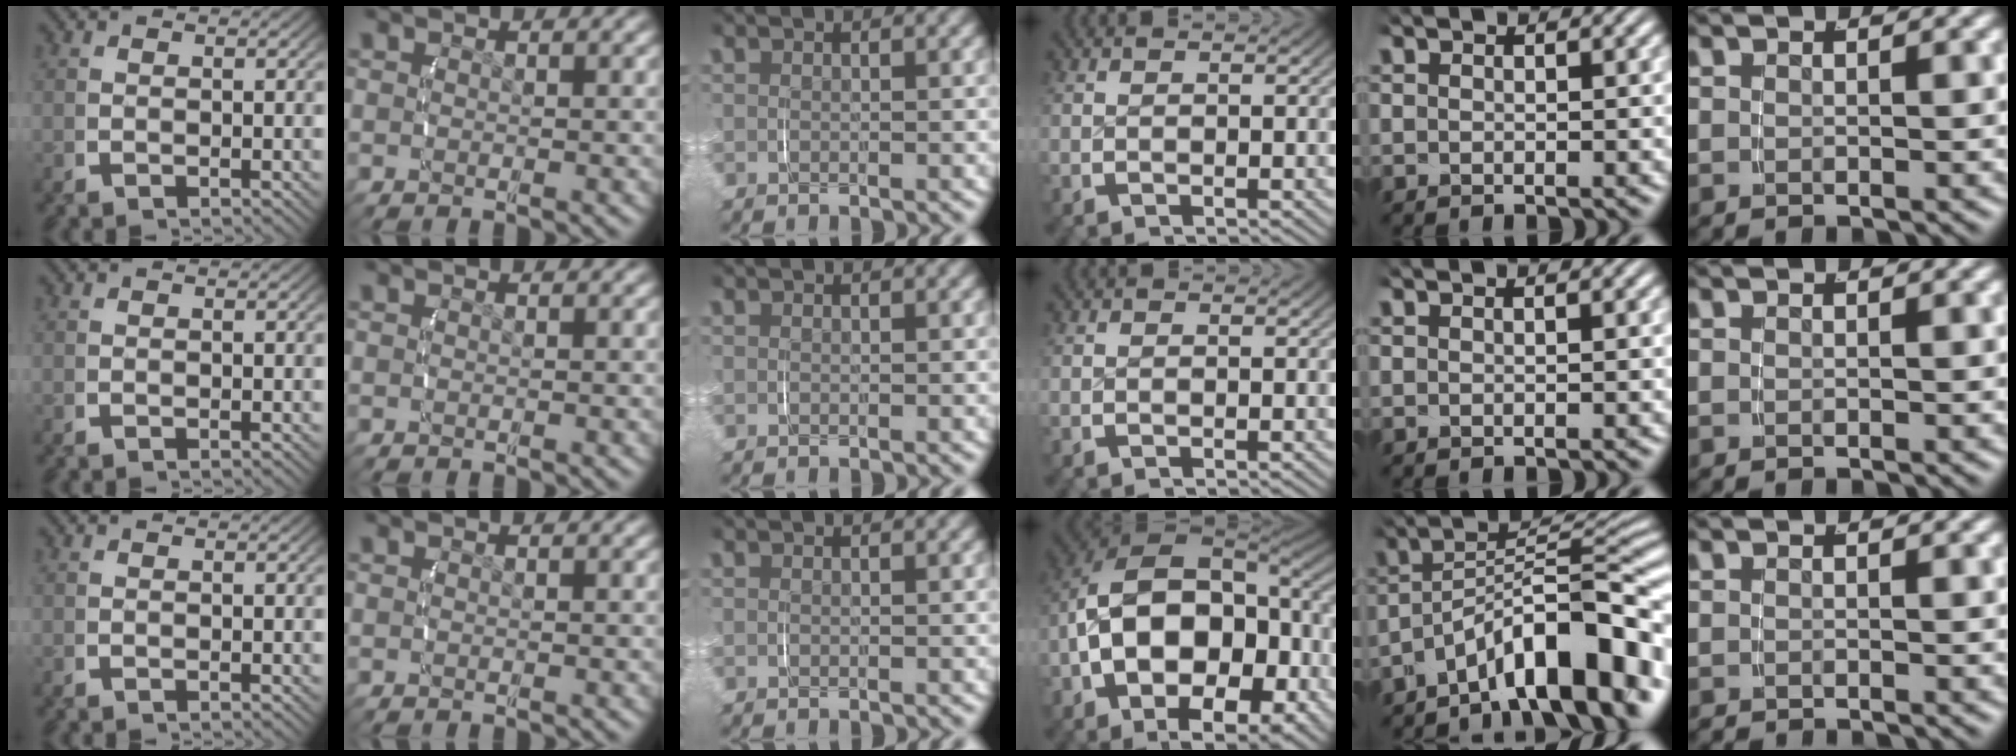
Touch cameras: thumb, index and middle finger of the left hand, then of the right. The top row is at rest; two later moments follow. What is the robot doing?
{"motion": "grasp_and_lifting", "object": "velcro strap"}